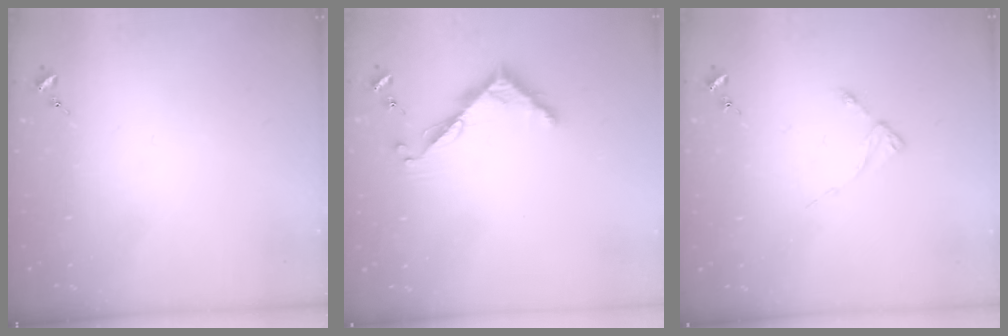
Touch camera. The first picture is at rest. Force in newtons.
{"total": 7.2, "press": 7.2, "slide": 0.3}
{"total": 2.7, "press": 2.7, "slide": 0.3}